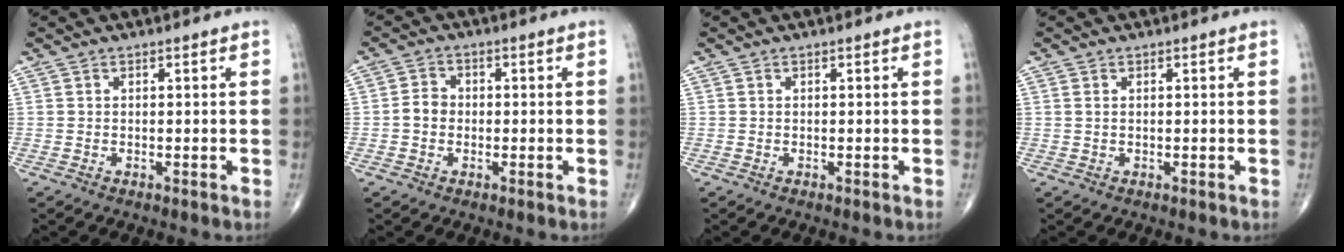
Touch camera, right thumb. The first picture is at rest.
{"total": 3.3, "force": [-0.6, 2.8, 1.7], "torque": [-0.022, 0.012, -0.017]}
{"total": 0.0}
{"total": 0.6, "force": [0.2, 0.3, 0.5], "torque": [-0.014, 0.004, 0.006]}